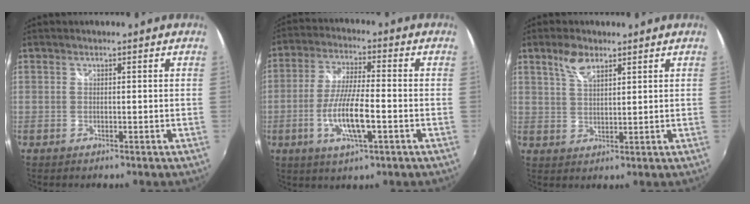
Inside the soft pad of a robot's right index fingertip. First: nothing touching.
{"total": 10.5, "force": [-3.3, 2.0, 9.7], "torque": [-0.194, -0.009, -0.063]}
{"total": 4.7, "force": [3.1, 2.0, 3.0], "torque": [-0.054, 0.005, 0.059]}